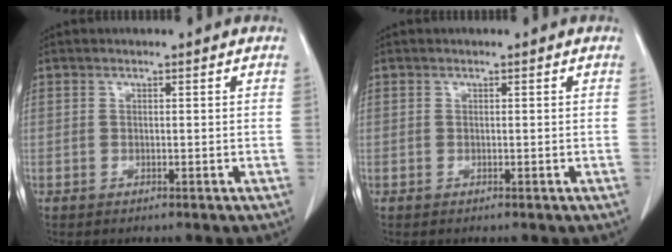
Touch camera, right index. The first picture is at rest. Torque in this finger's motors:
{"motor_torque": [0.00, 0.00, 0.00, 0.00]}